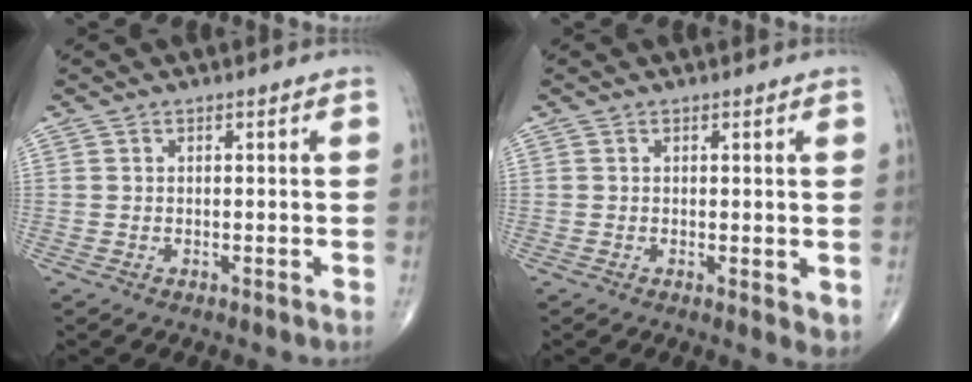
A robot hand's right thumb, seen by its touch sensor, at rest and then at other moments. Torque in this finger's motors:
{"motor_torque": [-0.38, 0.03, -0.12, -0.11, -0.03]}